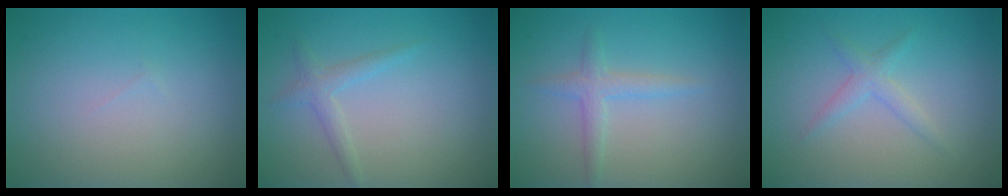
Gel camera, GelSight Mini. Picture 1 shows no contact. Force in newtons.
{"total": 1.5, "press": 1.5, "slide": 0.0}
{"total": 1.8, "press": 1.8, "slide": 0.1}
{"total": 1.6, "press": 1.6, "slide": 0.1}